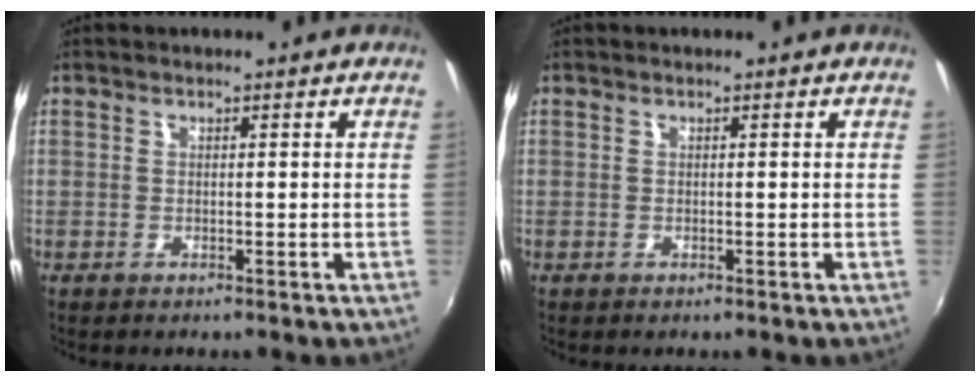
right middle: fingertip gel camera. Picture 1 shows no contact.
{"total": 0.0}